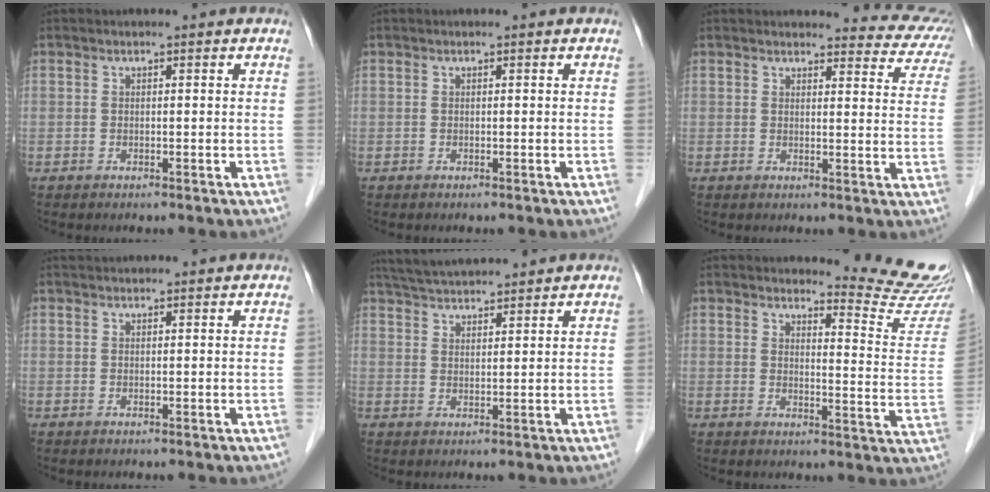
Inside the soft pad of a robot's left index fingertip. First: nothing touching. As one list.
[{"total": 0.0}, {"total": 12.2, "force": [11.6, 3.4, 2.2], "torque": [0.019, -0.033, 0.089]}, {"total": 2.9, "force": [2.8, 0.4, 0.6], "torque": [-0.010, 0.032, 0.042]}, {"total": 8.1, "force": [7.6, 0.4, 2.7], "torque": [-0.055, 0.035, 0.129]}, {"total": 12.0, "force": [11.9, -1.2, 0.9], "torque": [-0.010, -0.115, 0.128]}]